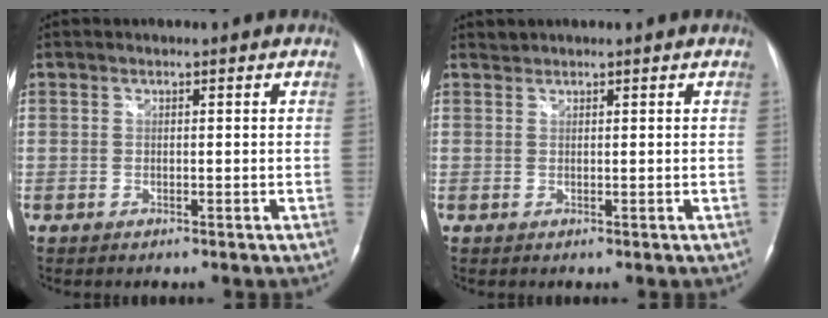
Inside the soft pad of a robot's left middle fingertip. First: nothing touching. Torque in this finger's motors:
{"motor_torque": [0.06, 0.07, -0.11, -0.01]}